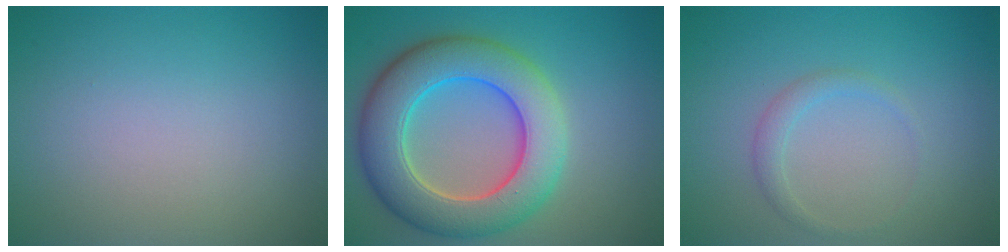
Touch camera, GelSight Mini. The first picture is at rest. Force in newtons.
{"total": 9.2, "press": 9.2, "slide": 0.4}
{"total": 1.3, "press": 1.3, "slide": 0.0}